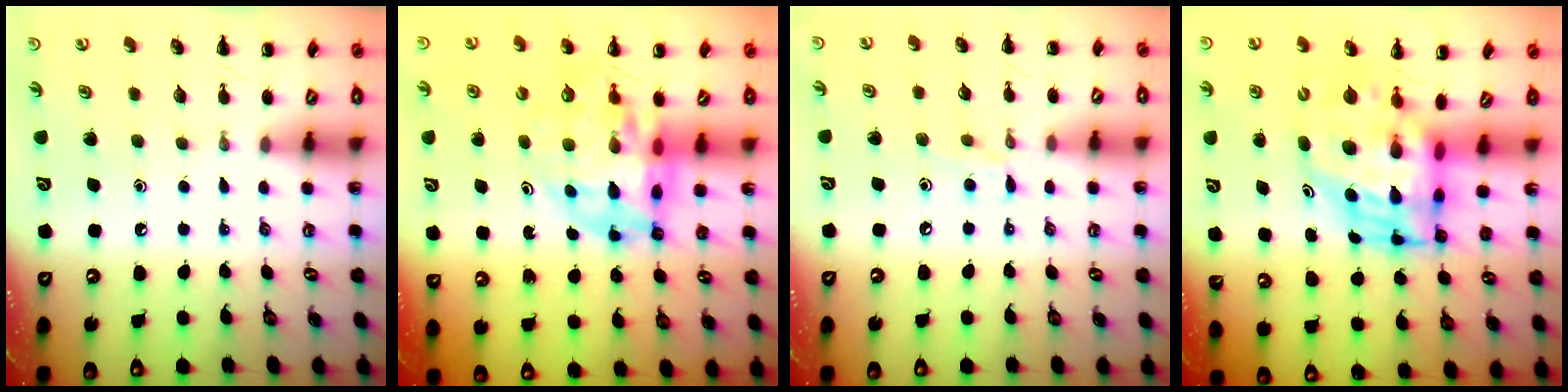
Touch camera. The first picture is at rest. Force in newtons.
{"total": 12.6, "press": 12.0, "slide": 3.8}
{"total": 6.0, "press": 5.7, "slide": 1.8}
{"total": 6.9, "press": 6.6, "slide": 1.9}